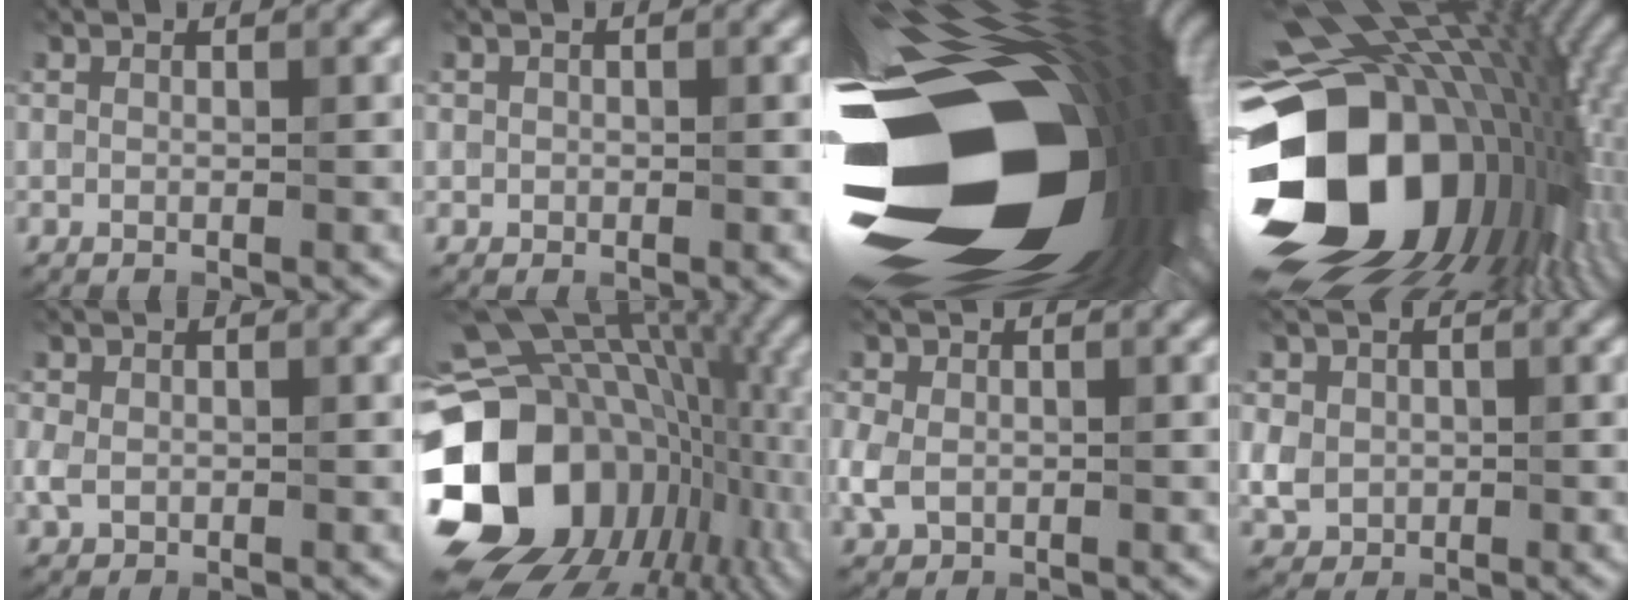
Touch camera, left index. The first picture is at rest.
{"total": 0.6, "force": [0.0, 0.6, 0.0], "torque": [0.006, -0.002, -0.002]}
{"total": 22.4, "force": [-5.0, 12.9, 17.6], "torque": [-0.311, -0.032, -0.082]}
{"total": 21.1, "force": [-1.6, 15.0, 14.7], "torque": [-0.296, -0.031, -0.018]}
{"total": 2.1, "force": [-0.4, 1.7, 1.2], "torque": [-0.028, -0.003, -0.010]}
{"total": 19.1, "force": [-1.7, 14.9, 11.9], "torque": [-0.251, -0.007, -0.013]}
{"total": 3.0, "force": [-0.6, 2.4, 1.8], "torque": [-0.046, -0.004, -0.015]}
{"total": 2.9, "force": [-0.1, 2.7, 1.2], "torque": [-0.021, -0.002, -0.001]}